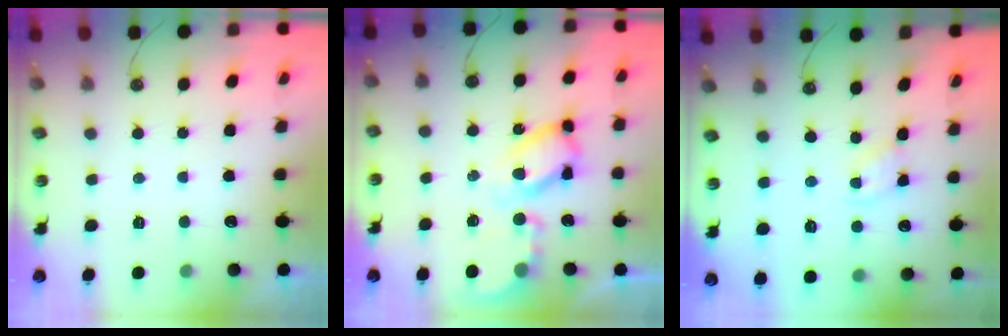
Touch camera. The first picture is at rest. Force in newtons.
{"total": 11.9, "press": 11.8, "slide": 1.2}
{"total": 2.7, "press": 2.7, "slide": 0.4}